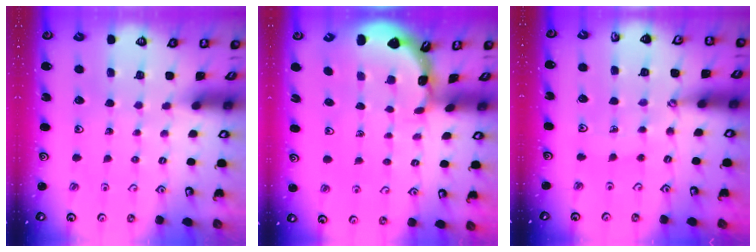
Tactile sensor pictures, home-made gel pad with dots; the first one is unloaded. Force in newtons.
{"total": 1.7, "press": 1.7, "slide": 0.2}
{"total": 4.8, "press": 4.5, "slide": 1.5}